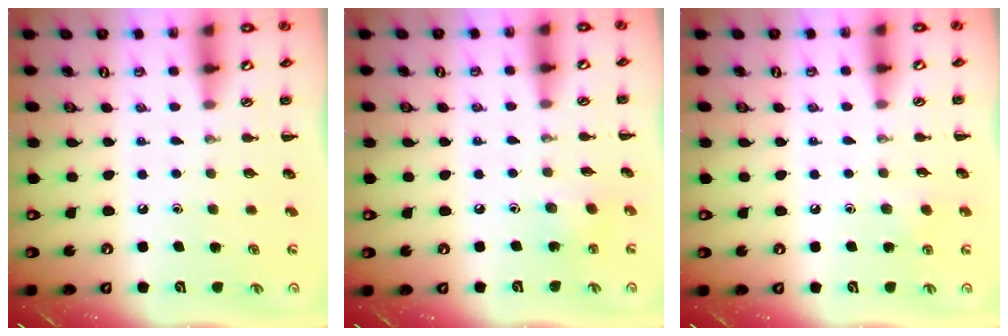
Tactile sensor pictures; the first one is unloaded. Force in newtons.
{"total": 2.9, "press": 2.8, "slide": 0.6}
{"total": 5.0, "press": 4.9, "slide": 1.1}